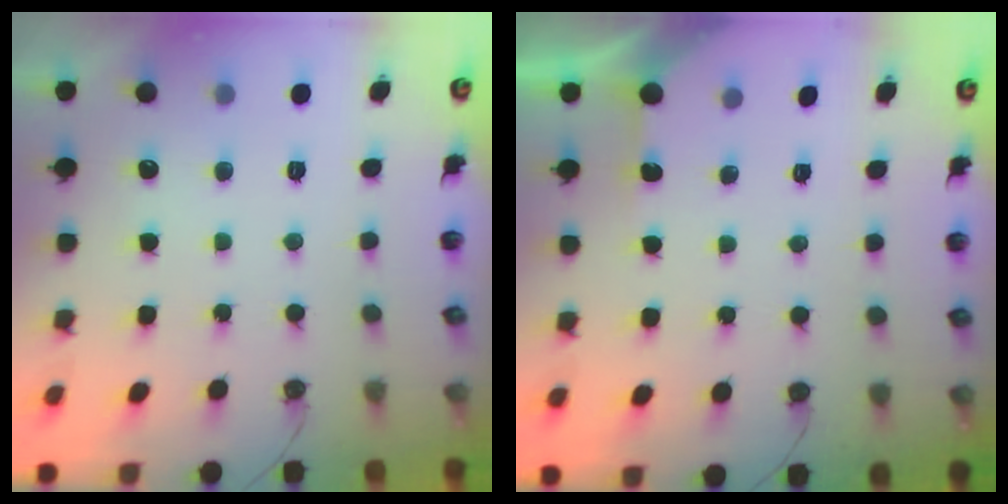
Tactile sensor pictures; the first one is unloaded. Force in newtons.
{"total": 2.0, "press": 1.9, "slide": 0.2}